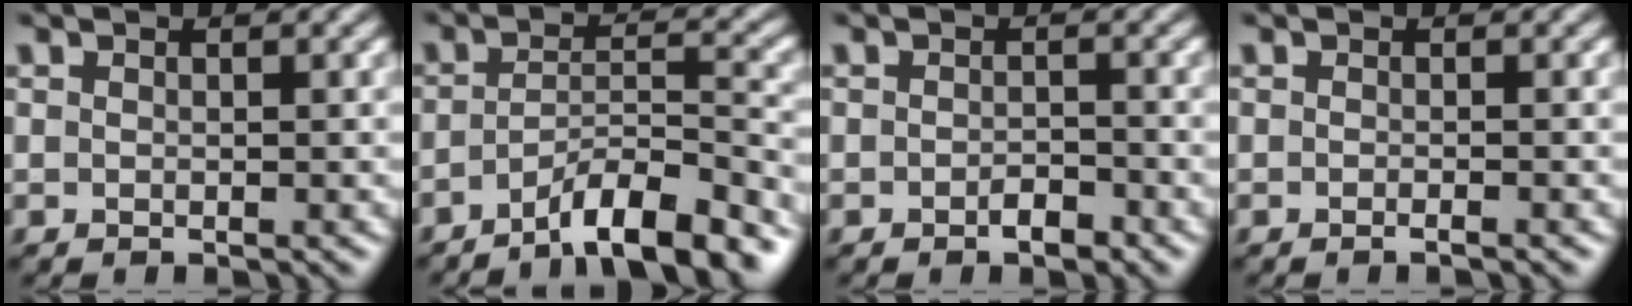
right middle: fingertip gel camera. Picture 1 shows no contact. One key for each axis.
{"total": 7.5, "fx": -5.2, "fy": 1.5, "fz": 5.2, "tx": -0.075, "ty": 0.008, "tz": -0.088}
{"total": 1.5, "fx": -0.9, "fy": 0.6, "fz": 1.0, "tx": -0.016, "ty": 0.001, "tz": -0.016}
{"total": 1.0, "fx": -0.5, "fy": 0.2, "fz": 0.8, "tx": -0.006, "ty": -0.002, "tz": -0.012}